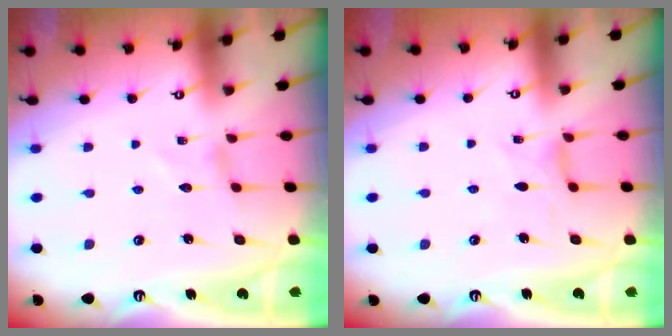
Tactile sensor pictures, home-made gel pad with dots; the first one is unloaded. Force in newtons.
{"total": 1.3, "press": 1.3, "slide": 0.3}